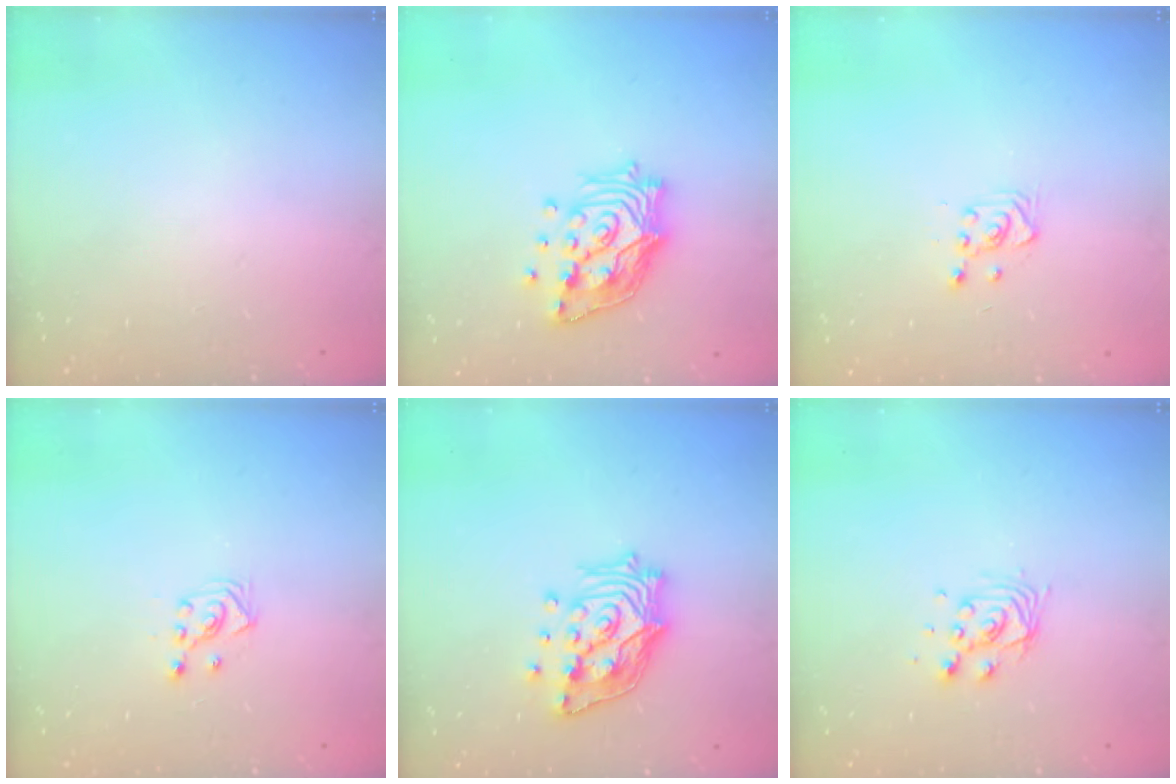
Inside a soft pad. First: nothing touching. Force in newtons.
{"total": 15.5, "press": 15.4, "slide": 0.9}
{"total": 2.8, "press": 2.7, "slide": 0.7}
{"total": 3.0, "press": 2.8, "slide": 1.0}
{"total": 14.8, "press": 14.7, "slide": 1.6}
{"total": 7.6, "press": 7.6, "slide": 0.5}